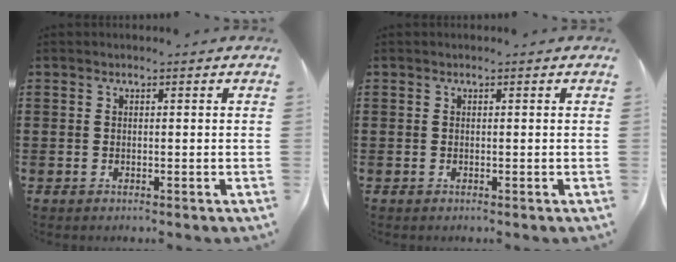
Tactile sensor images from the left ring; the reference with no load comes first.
{"total": 0.0}